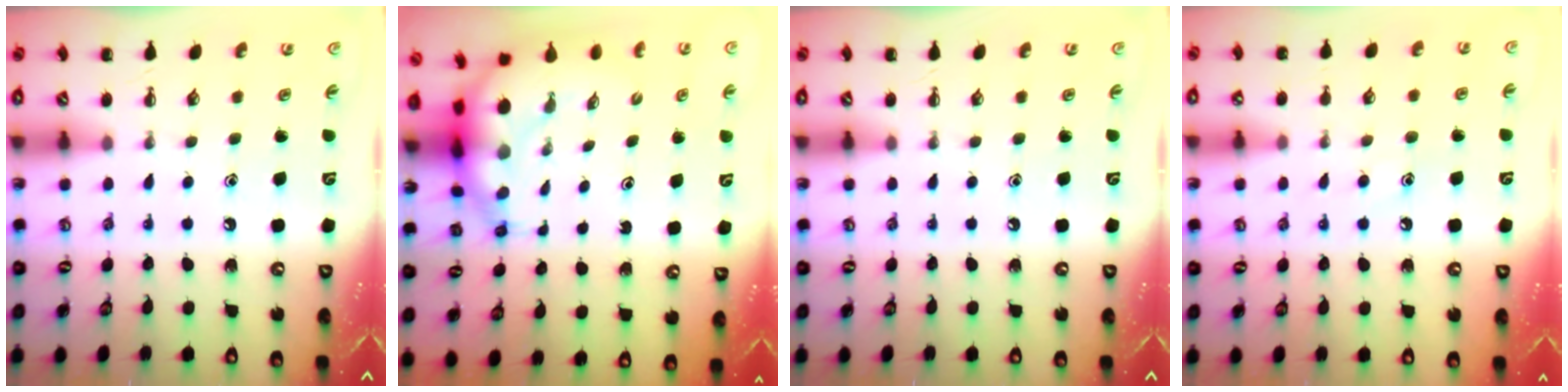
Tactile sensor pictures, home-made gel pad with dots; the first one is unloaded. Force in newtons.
{"total": 7.7, "press": 7.3, "slide": 2.5}
{"total": 0.0}
{"total": 6.1, "press": 6.0, "slide": 1.2}